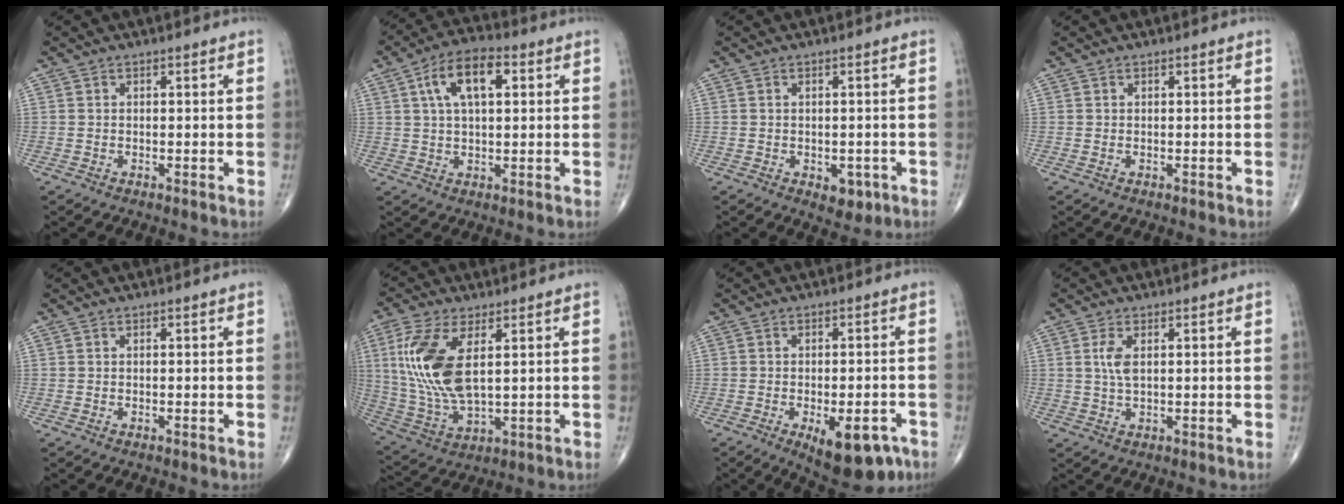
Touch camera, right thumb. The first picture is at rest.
{"total": 10.5, "force": [3.3, 4.9, 8.6], "torque": [-0.149, 0.014, 0.053]}
{"total": 3.7, "force": [-1.3, 2.3, 2.6], "torque": [-0.012, 0.002, -0.009]}
{"total": 0.0}
{"total": 0.0}
{"total": 15.1, "force": [3.5, 6.8, 13.1], "torque": [-0.289, -0.012, 0.080]}
{"total": 11.7, "force": [-5.6, 5.0, 9.0], "torque": [-0.101, 0.012, -0.068]}
{"total": 3.4, "force": [0.9, 1.4, 3.0], "torque": [-0.067, -0.001, 0.021]}